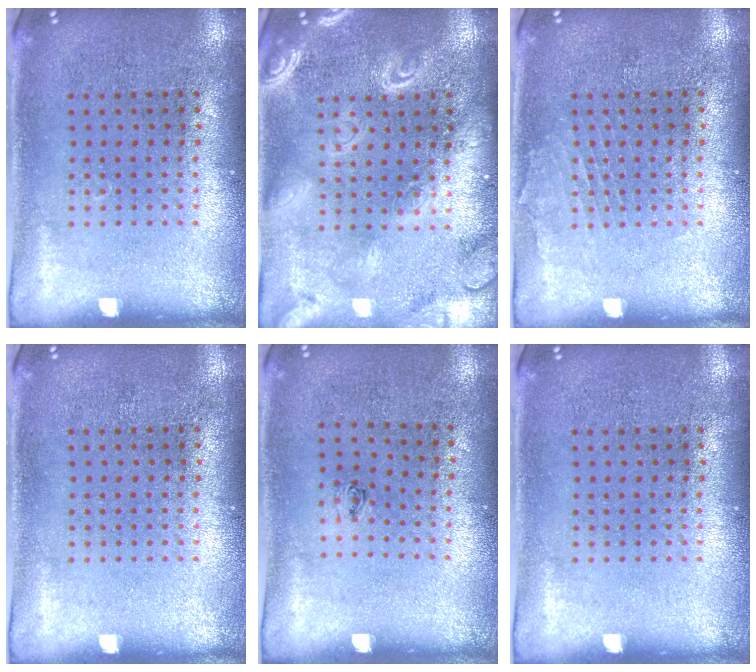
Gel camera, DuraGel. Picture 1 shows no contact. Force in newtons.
{"total": 3.6, "press": 3.6, "slide": 0.5}
{"total": 1.0, "press": 1.0, "slide": 0.1}
{"total": 0.0}
{"total": 0.5, "press": 0.1, "slide": 0.5}
{"total": 0.0}